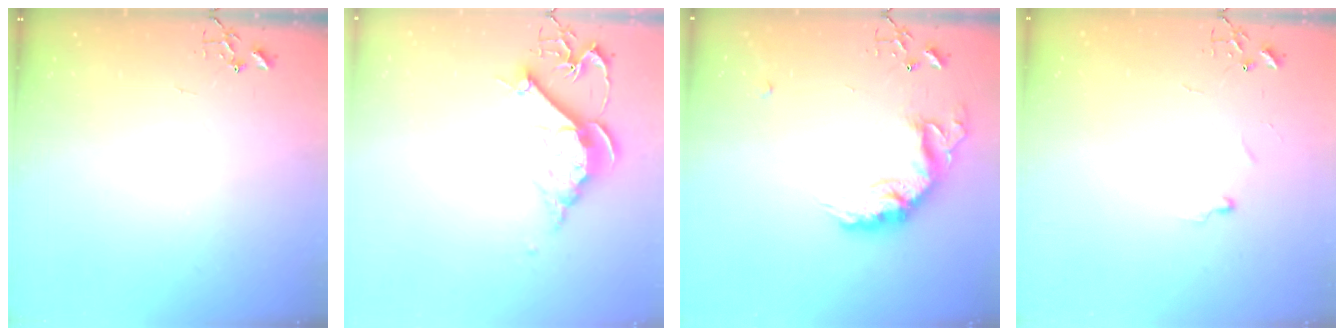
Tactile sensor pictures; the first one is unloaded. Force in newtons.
{"total": 12.3, "press": 12.2, "slide": 1.3}
{"total": 16.8, "press": 16.8, "slide": 0.8}
{"total": 5.0, "press": 5.0, "slide": 0.7}